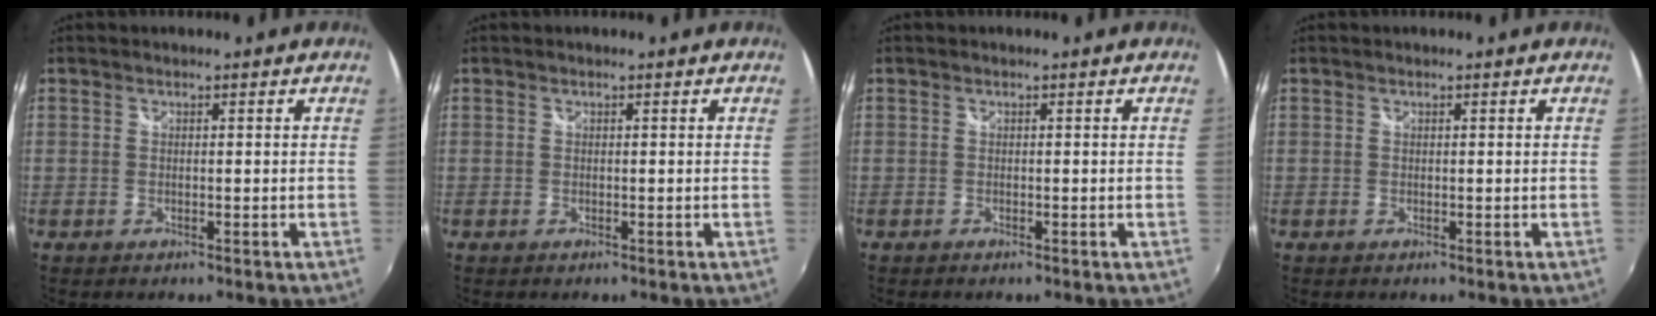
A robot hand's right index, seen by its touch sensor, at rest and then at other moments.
{"total": 0.0}
{"total": 0.0}
{"total": 0.0}